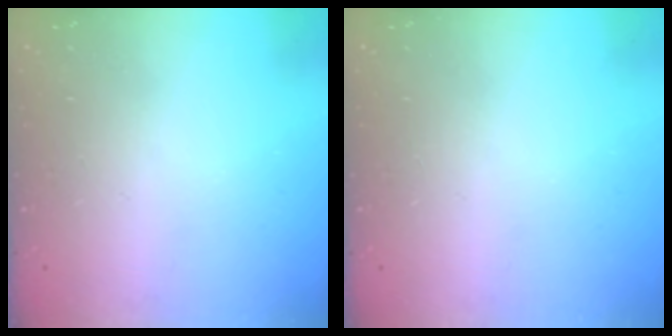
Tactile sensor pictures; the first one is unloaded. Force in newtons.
{"total": 0.0}